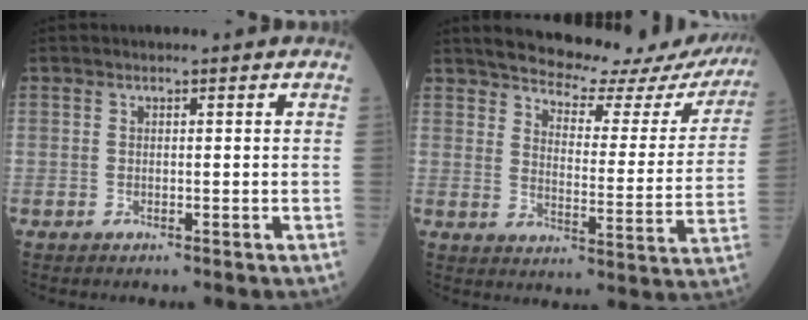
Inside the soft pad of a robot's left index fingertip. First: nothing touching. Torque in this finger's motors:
{"motor_torque": [0.82, -1.31, -0.29, 0.02]}